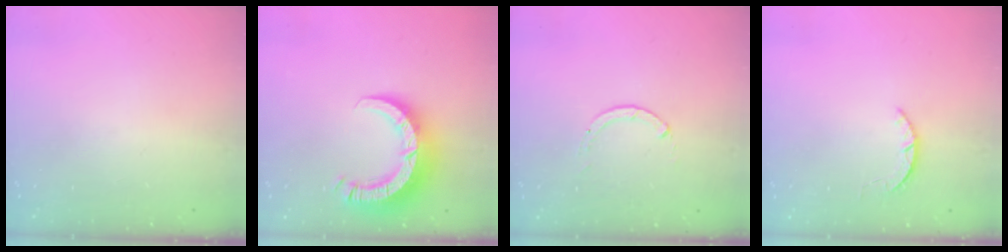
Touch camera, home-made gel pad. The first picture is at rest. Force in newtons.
{"total": 10.6, "press": 10.5, "slide": 1.0}
{"total": 0.0}
{"total": 1.6, "press": 1.6, "slide": 0.3}